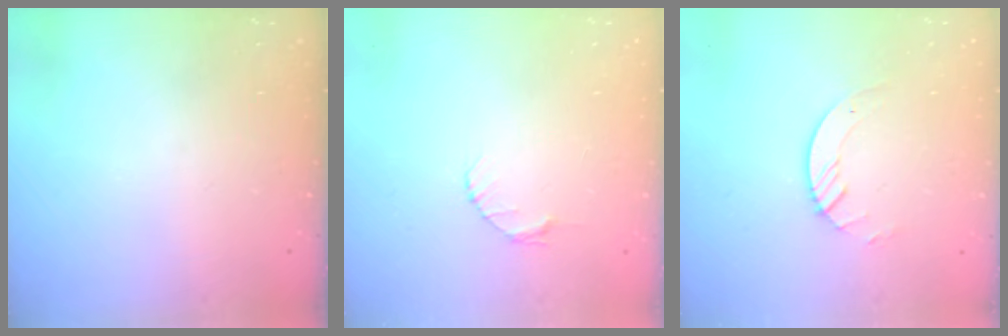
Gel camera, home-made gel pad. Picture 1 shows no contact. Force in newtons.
{"total": 2.6, "press": 2.6, "slide": 0.3}
{"total": 3.6, "press": 3.6, "slide": 0.4}